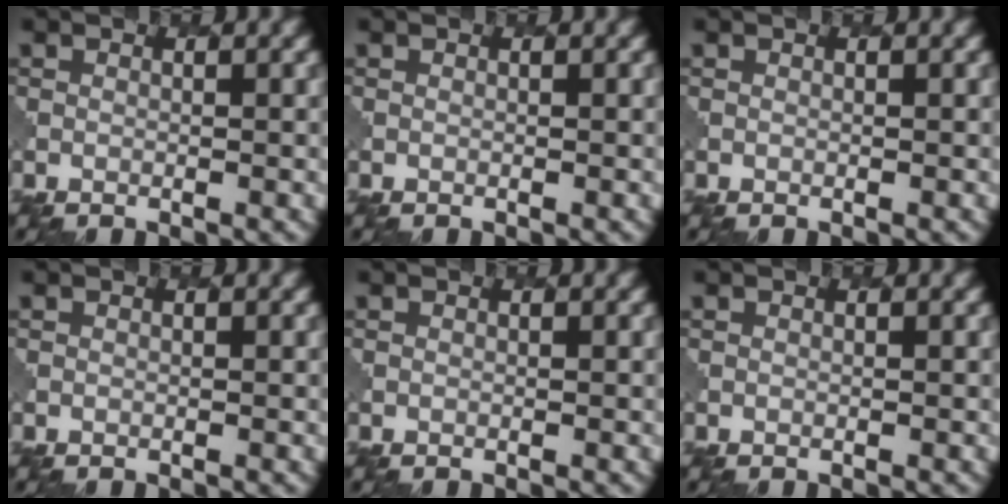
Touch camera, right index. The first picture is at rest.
{"total": 0.0}
{"total": 0.0}
{"total": 0.0}
{"total": 0.0}
{"total": 0.0}